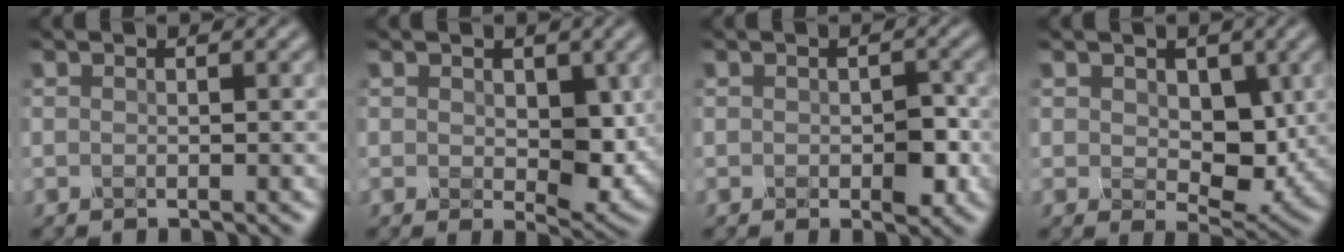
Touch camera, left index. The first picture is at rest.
{"total": 3.7, "force": [0.3, 2.3, 2.9], "torque": [-0.052, -0.008, 0.007]}
{"total": 2.1, "force": [-0.6, 1.1, 1.7], "torque": [-0.029, 0.002, -0.006]}
{"total": 4.6, "force": [0.5, 3.1, 3.4], "torque": [-0.056, -0.009, 0.009]}